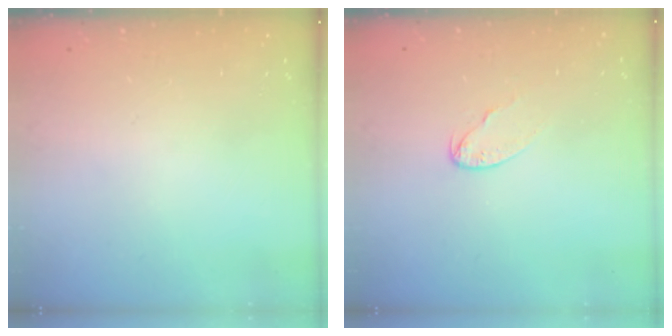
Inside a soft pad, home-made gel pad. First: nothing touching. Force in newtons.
{"total": 3.8, "press": 3.8, "slide": 0.3}